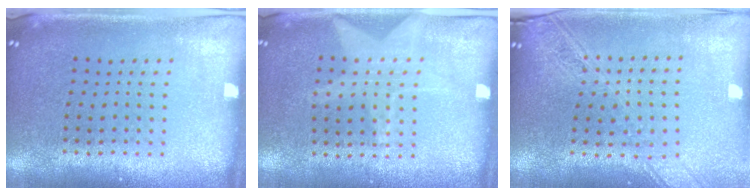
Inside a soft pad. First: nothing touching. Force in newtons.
{"total": 1.2, "press": 1.1, "slide": 0.3}
{"total": 2.1, "press": 1.8, "slide": 1.1}